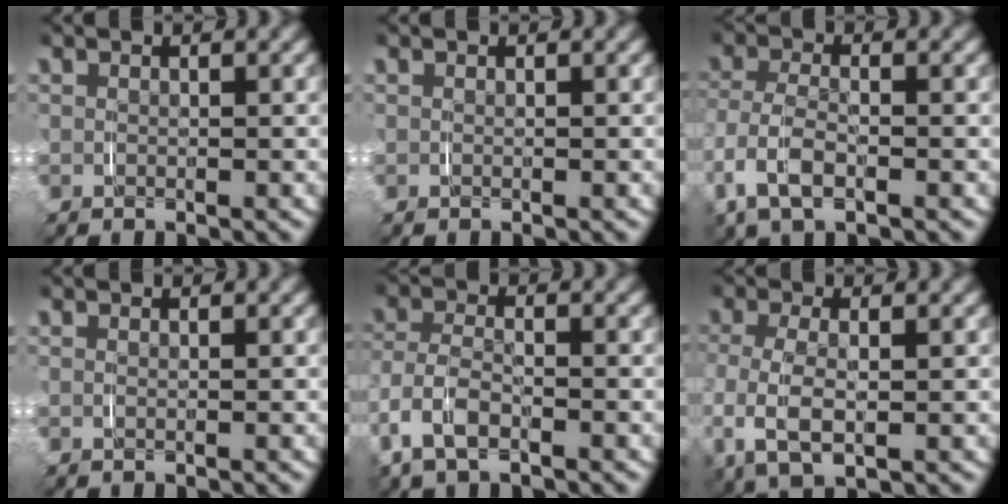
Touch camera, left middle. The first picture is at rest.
{"total": 0.0}
{"total": 4.3, "force": [-1.4, 2.4, 3.3], "torque": [-0.090, -0.010, -0.020]}
{"total": 0.0}
{"total": 3.9, "force": [-1.6, 2.4, 2.6], "torque": [-0.075, -0.010, -0.025]}
{"total": 5.0, "force": [-0.4, 2.6, 4.2], "torque": [-0.107, -0.007, 0.000]}